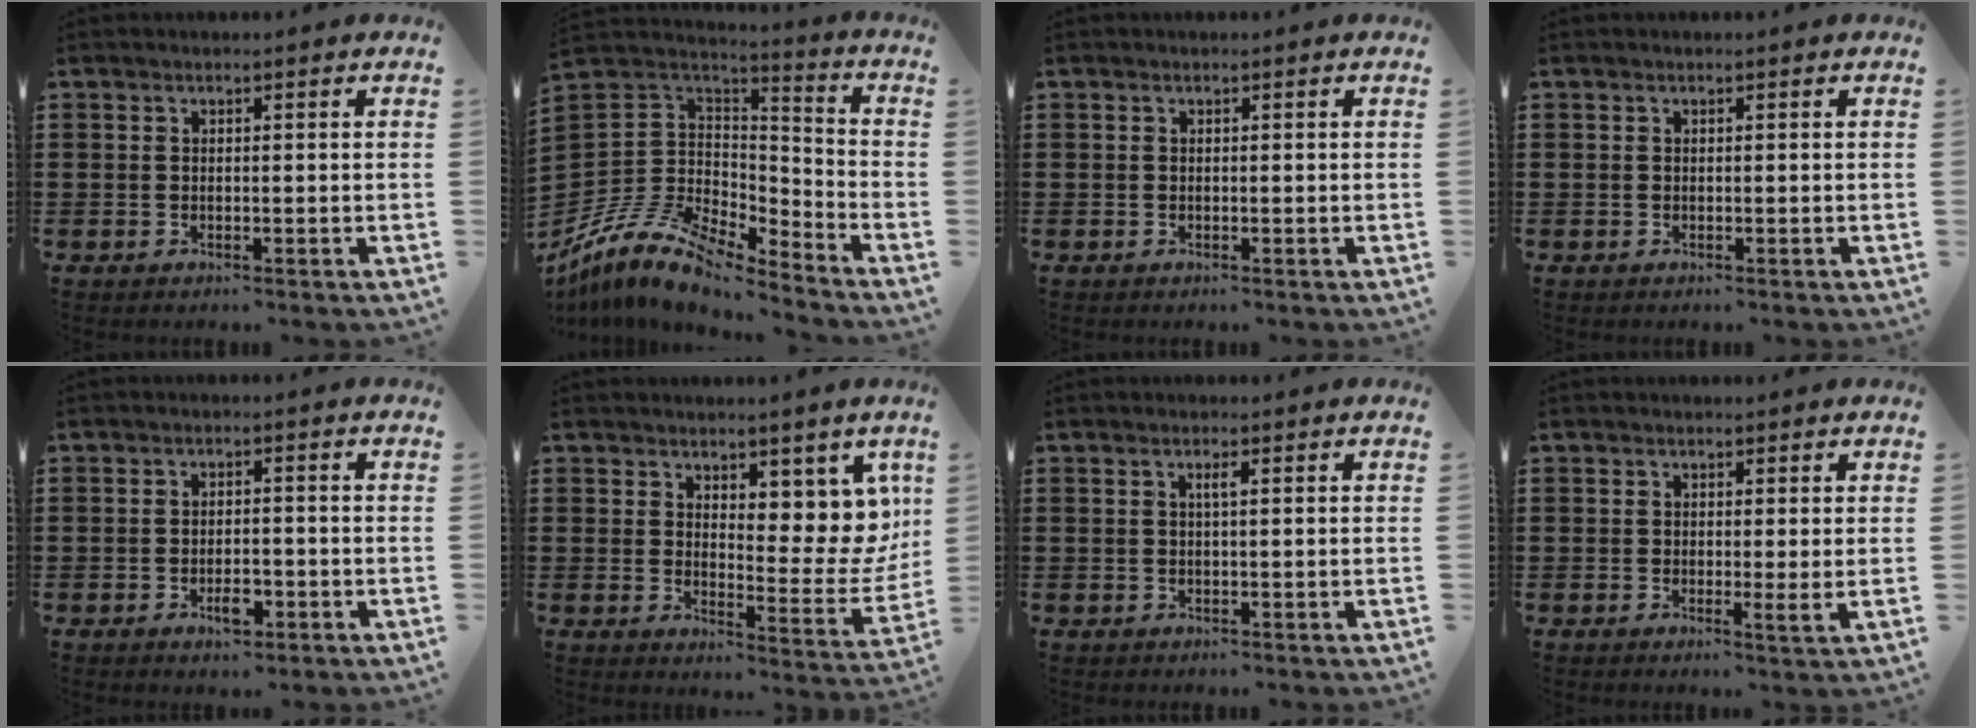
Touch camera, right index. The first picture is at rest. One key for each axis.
{"total": 11.0, "fx": -8.4, "fy": 4.5, "fz": 5.4, "tx": -0.137, "ty": 0.012, "tz": -0.172}
{"total": 0.0}
{"total": 0.0}
{"total": 3.2, "fx": -1.5, "fy": 1.3, "fz": 2.5, "tx": -0.043, "ty": 0.004, "tz": -0.027}
{"total": 7.4, "fx": 5.1, "fy": 3.8, "fz": 3.8, "tx": -0.045, "ty": -0.041, "tz": 0.090}
{"total": 1.2, "fx": 0.4, "fy": 0.1, "fz": 1.1, "tx": -0.022, "ty": 0.001, "tz": 0.006}
{"total": 1.6, "fx": 0.3, "fy": 0.2, "fz": 1.6, "tx": -0.032, "ty": -0.002, "tz": 0.005}